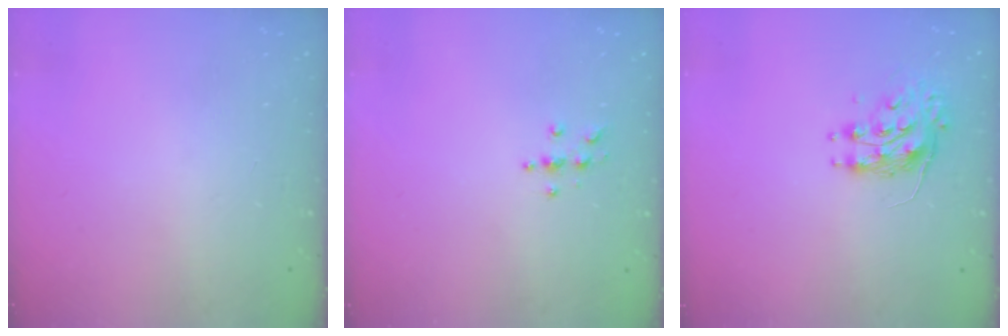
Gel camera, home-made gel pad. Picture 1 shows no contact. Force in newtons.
{"total": 4.3, "press": 4.3, "slide": 0.5}
{"total": 8.1, "press": 8.1, "slide": 0.1}